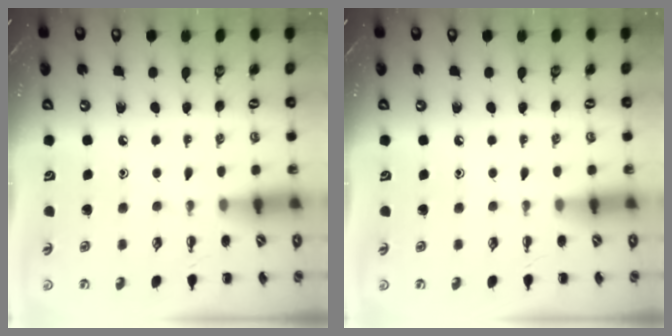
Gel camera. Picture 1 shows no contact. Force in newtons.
{"total": 0.0}